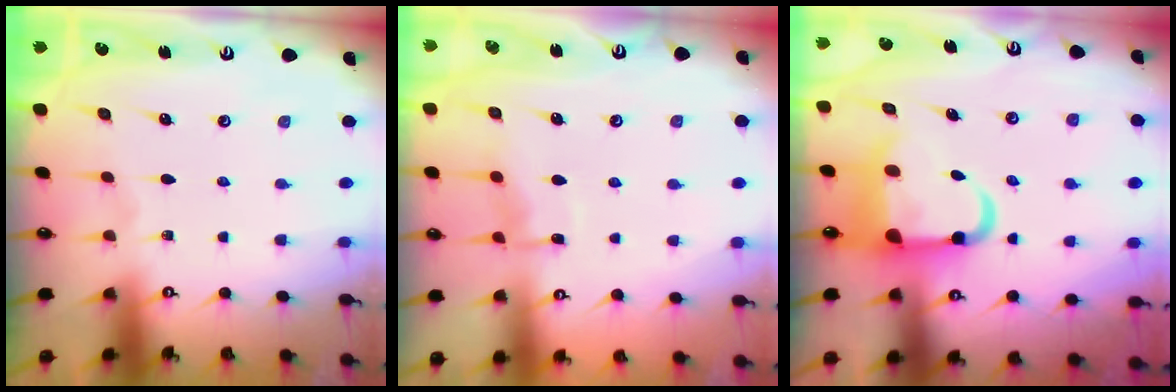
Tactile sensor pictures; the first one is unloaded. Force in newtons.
{"total": 7.0, "press": 7.0, "slide": 0.7}
{"total": 9.4, "press": 9.0, "slide": 2.8}